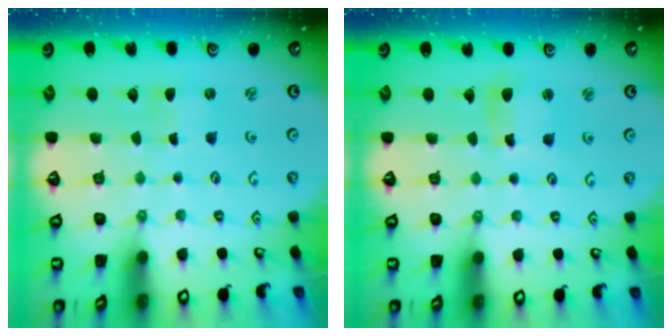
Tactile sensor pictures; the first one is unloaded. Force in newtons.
{"total": 5.1, "press": 5.1, "slide": 0.7}